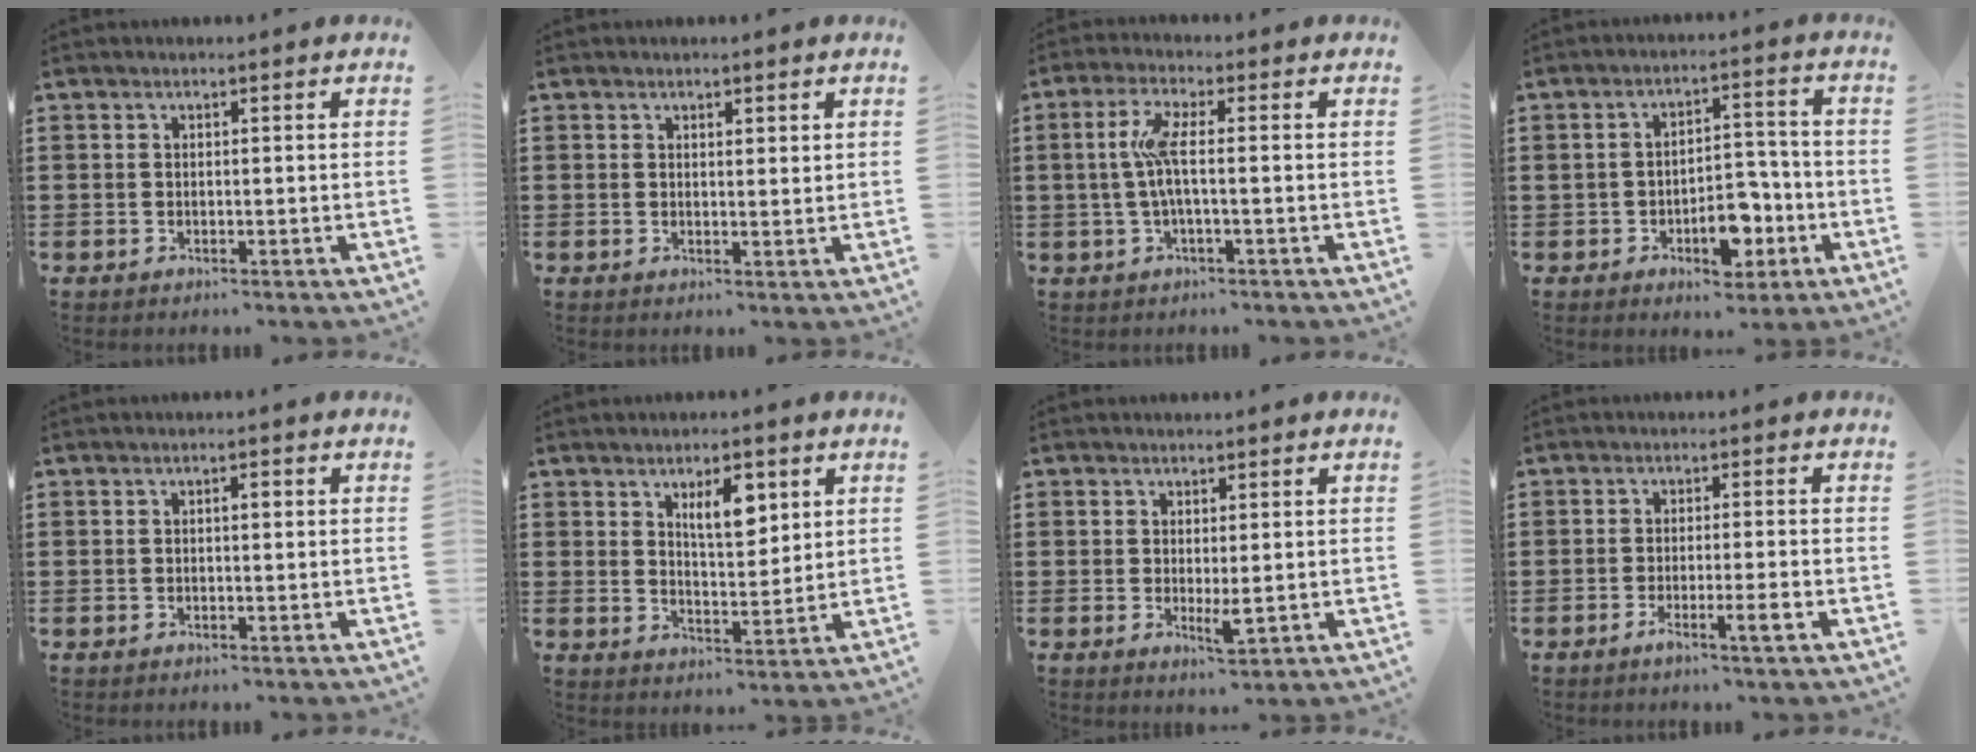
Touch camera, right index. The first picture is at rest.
{"total": 1.2, "force": [1.0, 0.5, 0.4], "torque": [0.000, 0.001, 0.017]}
{"total": 5.5, "force": [-0.3, 0.8, 5.4], "torque": [-0.122, -0.007, -0.016]}
{"total": 7.7, "force": [-3.0, 4.3, 5.6], "torque": [-0.080, 0.014, -0.050]}
{"total": 1.0, "force": [0.1, 0.4, 1.0], "torque": [-0.019, 0.002, 0.001]}
{"total": 6.3, "force": [3.1, 2.7, 4.8], "torque": [-0.079, -0.002, 0.048]}
{"total": 2.7, "force": [0.3, 1.1, 2.4], "torque": [-0.043, -0.001, 0.007]}
{"total": 3.7, "force": [-1.9, -0.2, 3.2], "torque": [-0.059, -0.016, -0.034]}